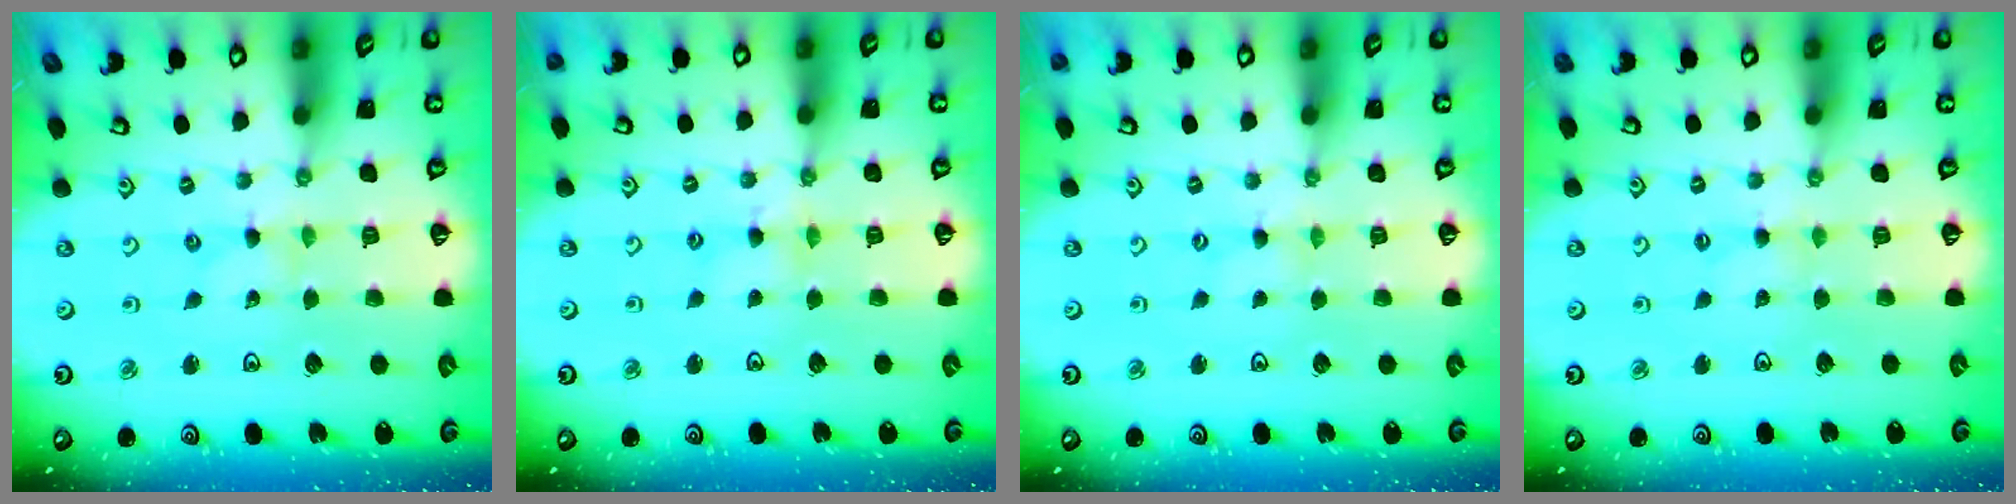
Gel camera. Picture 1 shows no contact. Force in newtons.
{"total": 3.7, "press": 3.7, "slide": 0.4}
{"total": 0.0}
{"total": 1.7, "press": 1.7, "slide": 0.3}